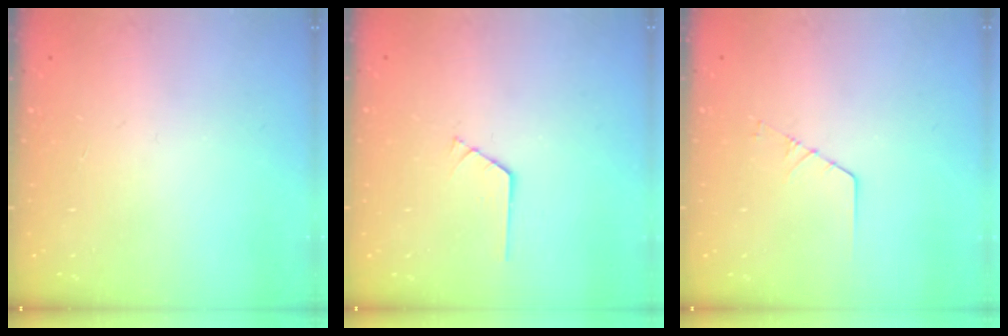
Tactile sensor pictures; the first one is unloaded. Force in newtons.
{"total": 0.7, "press": 0.7, "slide": 0.1}
{"total": 1.3, "press": 1.3, "slide": 0.1}